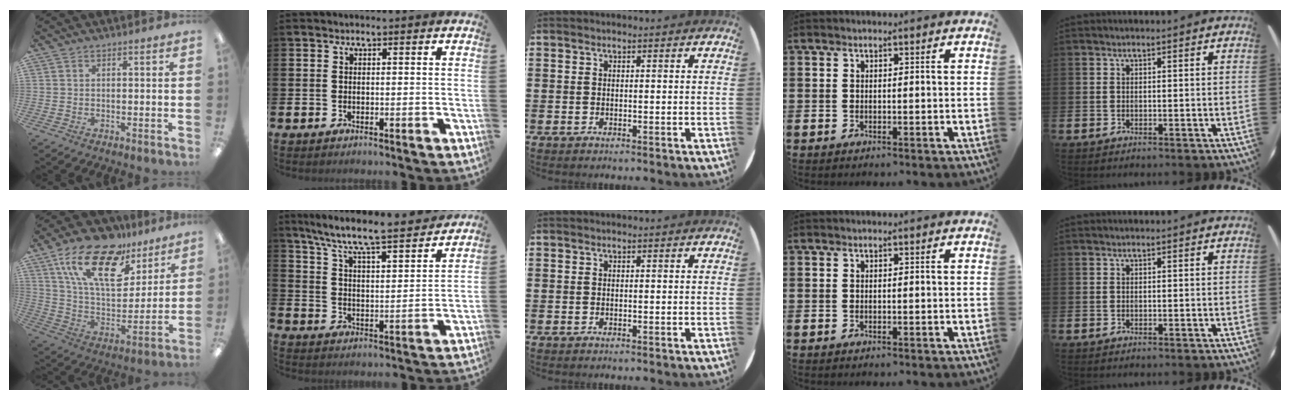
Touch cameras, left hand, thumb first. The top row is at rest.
{"thumb": {"total": 21.2, "force": [13.2, 10.1, 13.2], "torque": [-0.253, -0.063, 0.231]}, "index": {"total": 8.5, "force": [7.8, 0.3, 3.4], "torque": [-0.099, -0.060, 0.129]}}